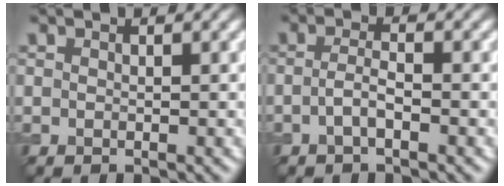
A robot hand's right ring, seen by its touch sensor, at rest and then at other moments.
{"total": 1.7, "force": [-0.7, 0.4, 1.6], "torque": [-0.032, 0.003, -0.017]}